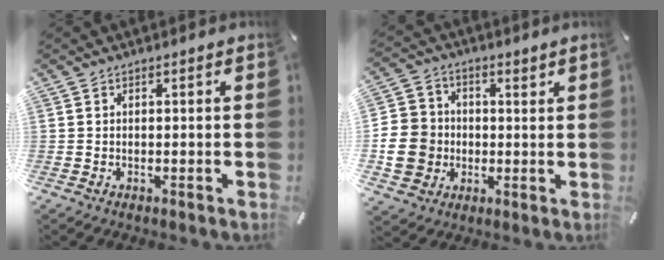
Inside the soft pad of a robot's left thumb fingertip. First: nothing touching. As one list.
[{"total": 10.0, "force": [-0.5, 9.5, 3.1], "torque": [-0.069, 0.006, -0.007]}]